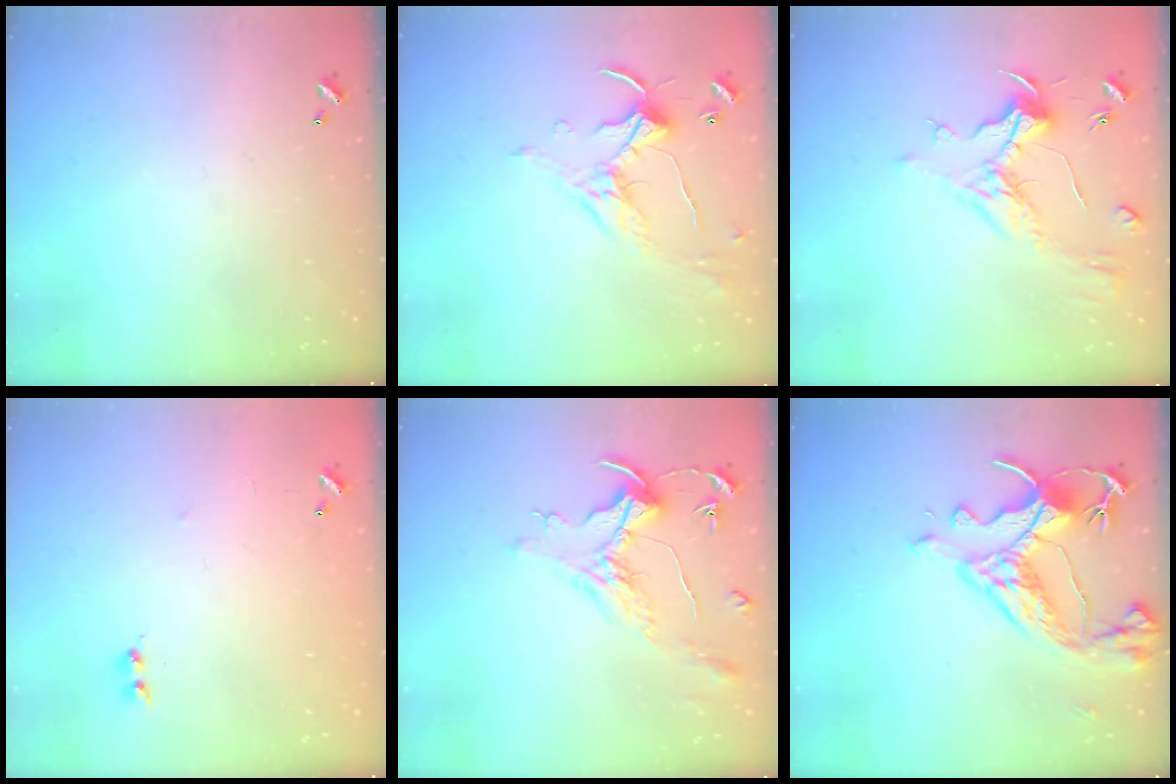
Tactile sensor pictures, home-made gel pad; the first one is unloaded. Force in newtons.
{"total": 1.7, "press": 1.5, "slide": 0.9}
{"total": 1.0, "press": 0.2, "slide": 1.0}
{"total": 7.6, "press": 7.6, "slide": 0.6}
{"total": 1.5, "press": 1.3, "slide": 0.7}
{"total": 10.7, "press": 10.5, "slide": 1.8}